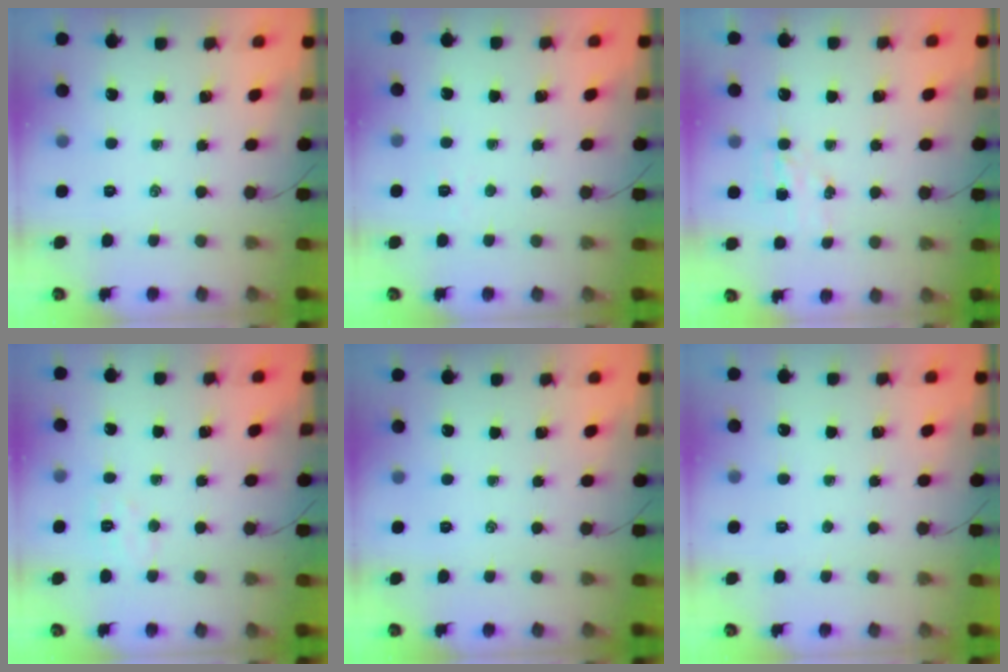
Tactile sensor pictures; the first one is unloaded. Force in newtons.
{"total": 2.4, "press": 2.3, "slide": 0.7}
{"total": 5.1, "press": 5.0, "slide": 0.8}
{"total": 4.7, "press": 4.5, "slide": 1.1}
{"total": 0.0}
{"total": 0.0}